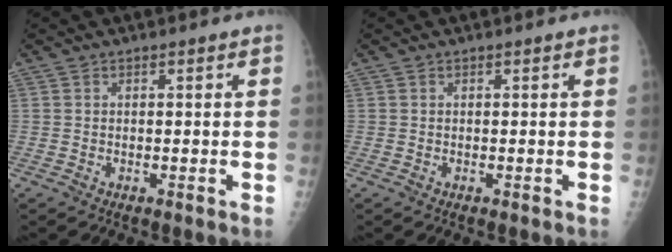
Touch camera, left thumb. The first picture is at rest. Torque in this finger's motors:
{"motor_torque": [0.00, 0.00, -0.05, -0.05, 0.00]}